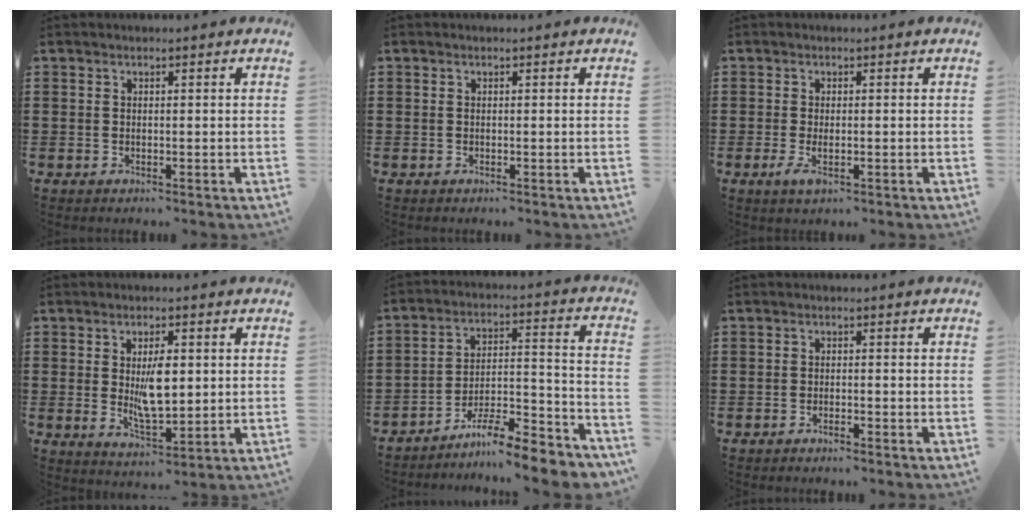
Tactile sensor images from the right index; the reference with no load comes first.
{"total": 0.0}
{"total": 2.0, "force": [-0.6, 0.6, 1.8], "torque": [-0.049, -0.008, -0.015]}
{"total": 6.8, "force": [0.6, 2.9, 6.2], "torque": [-0.101, 0.001, 0.006]}
{"total": 9.2, "force": [-8.2, 0.7, 4.1], "torque": [-0.051, 0.015, -0.156]}
{"total": 0.8, "force": [-0.8, -0.1, 0.3], "torque": [-0.008, -0.002, -0.014]}